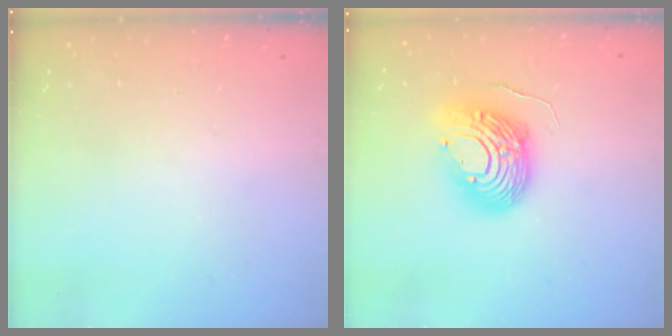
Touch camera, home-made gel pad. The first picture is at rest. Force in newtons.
{"total": 14.4, "press": 14.4, "slide": 1.1}